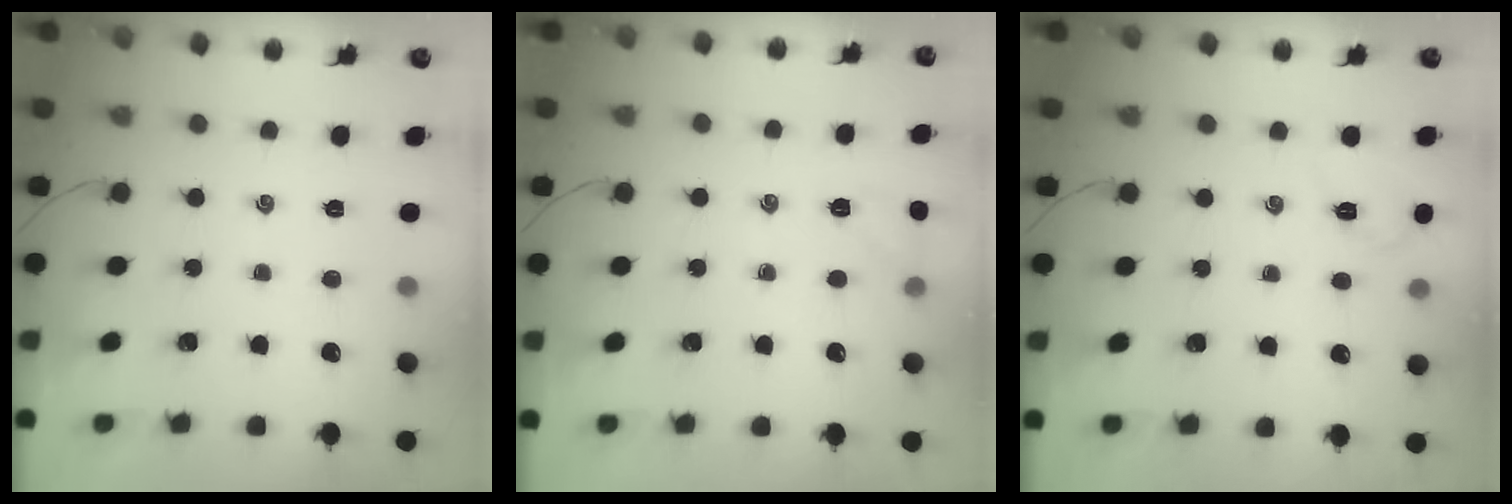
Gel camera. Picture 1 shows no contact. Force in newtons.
{"total": 6.8, "press": 6.6, "slide": 1.9}
{"total": 6.9, "press": 6.7, "slide": 1.6}